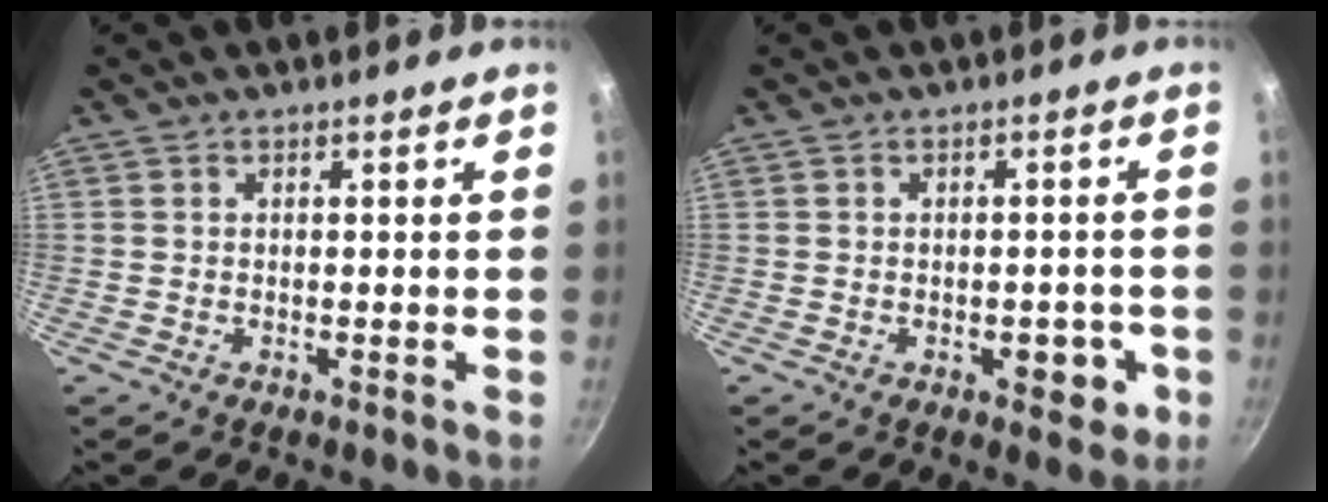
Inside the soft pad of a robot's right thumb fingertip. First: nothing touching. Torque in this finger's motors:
{"motor_torque": [0.74, 0.24, 0.36, 0.57, 0.09]}